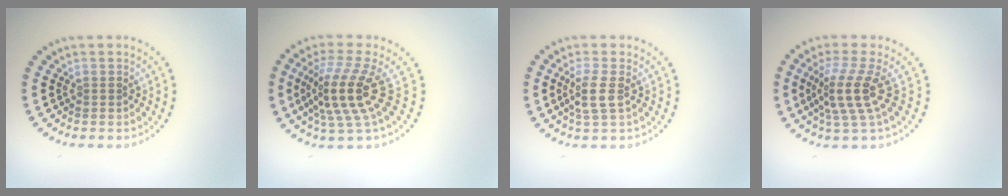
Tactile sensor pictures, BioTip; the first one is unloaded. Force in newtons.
{"total": 4.7, "press": 3.7, "slide": 2.9}
{"total": 2.3, "press": 2.0, "slide": 1.2}
{"total": 3.9, "press": 2.9, "slide": 2.7}